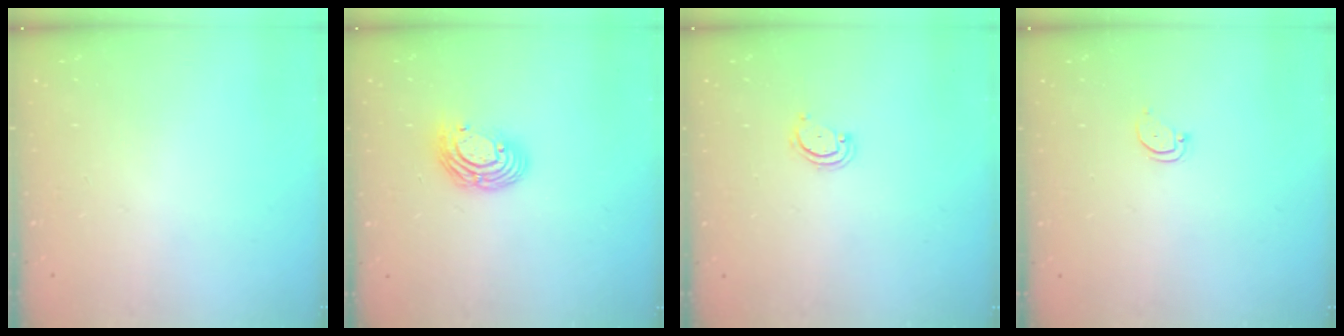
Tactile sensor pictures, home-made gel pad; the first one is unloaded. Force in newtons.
{"total": 9.5, "press": 9.4, "slide": 1.7}
{"total": 2.6, "press": 2.6, "slide": 0.3}
{"total": 2.4, "press": 2.4, "slide": 0.2}